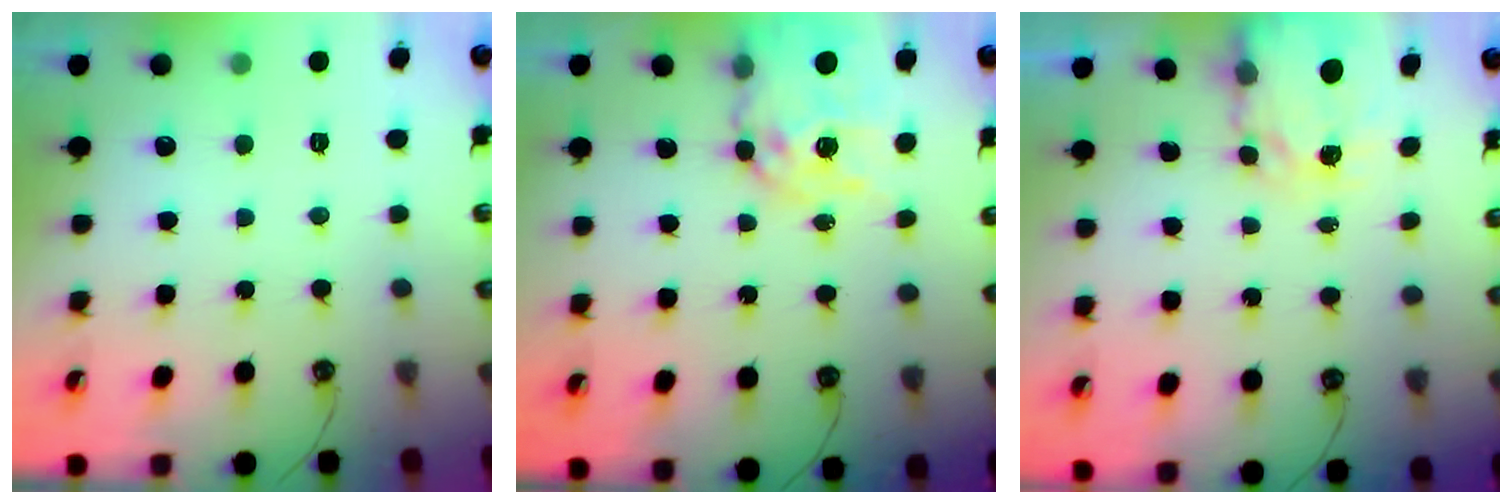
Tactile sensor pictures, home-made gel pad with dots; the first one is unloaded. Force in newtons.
{"total": 13.3, "press": 13.2, "slide": 1.4}
{"total": 3.9, "press": 3.9, "slide": 0.1}